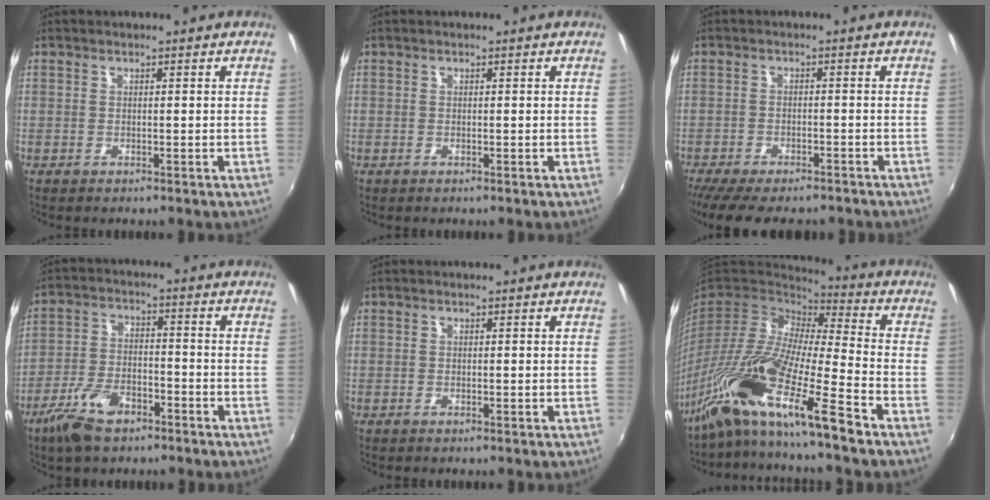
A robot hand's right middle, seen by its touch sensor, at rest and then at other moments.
{"total": 0.0}
{"total": 11.5, "force": [-9.7, 3.0, 5.4], "torque": [-0.119, -0.036, -0.153]}
{"total": 9.4, "force": [-6.4, 4.2, 5.5], "torque": [-0.123, -0.003, -0.118]}
{"total": 0.0}
{"total": 19.3, "force": [-13.2, 1.1, 14.1], "torque": [-0.265, -0.024, -0.265]}